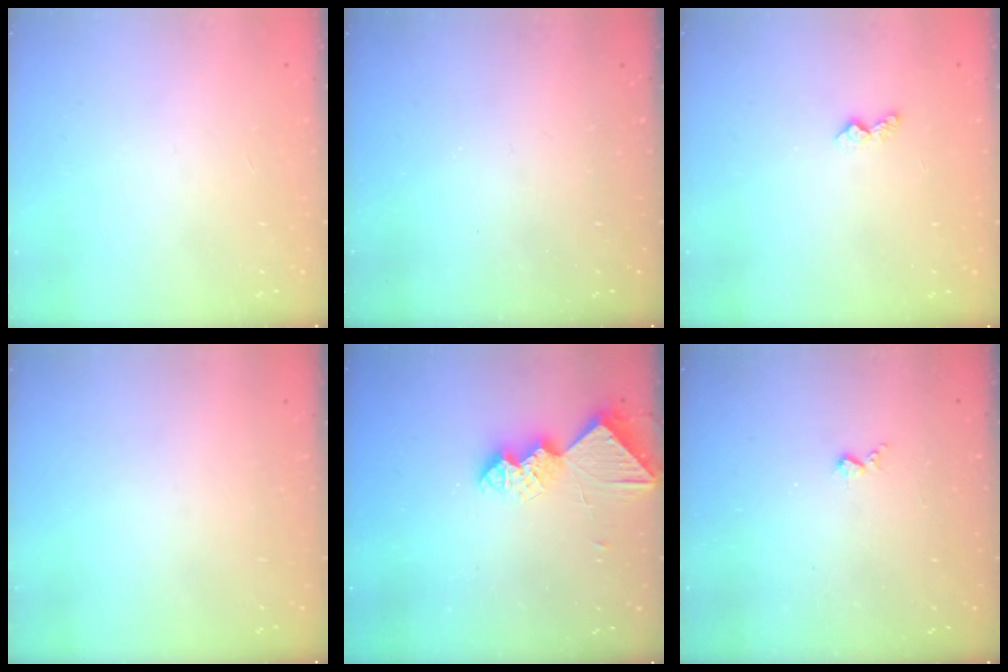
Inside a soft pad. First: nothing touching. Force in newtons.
{"total": 0.0}
{"total": 4.2, "press": 4.1, "slide": 0.6}
{"total": 0.0}
{"total": 10.6, "press": 10.6, "slide": 0.8}
{"total": 3.4, "press": 3.4, "slide": 0.5}